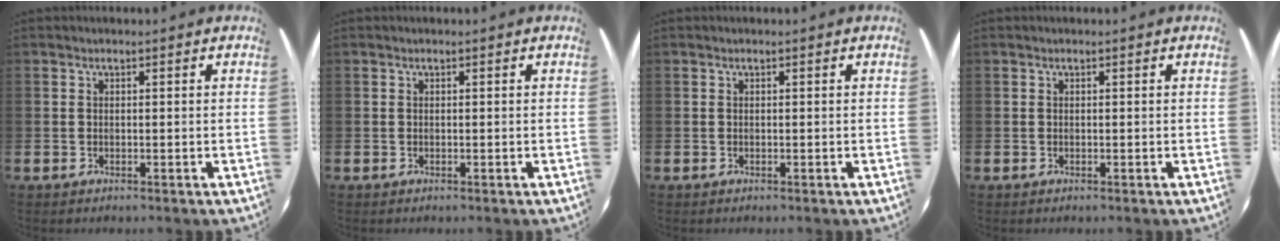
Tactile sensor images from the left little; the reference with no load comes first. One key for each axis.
{"total": 0.0}
{"total": 0.0}
{"total": 0.0}